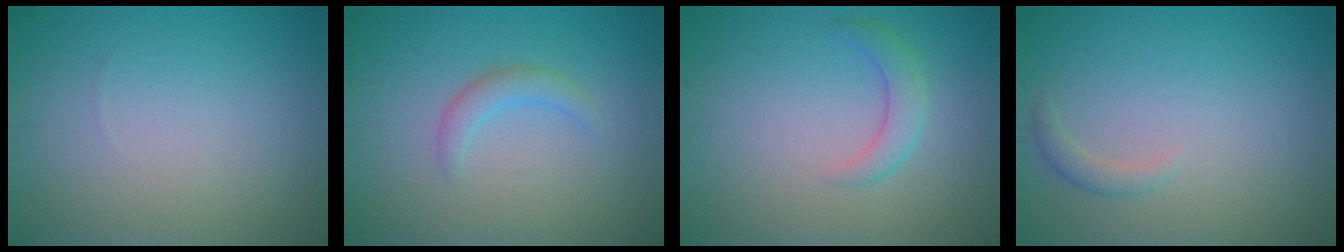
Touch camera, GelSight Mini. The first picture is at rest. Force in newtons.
{"total": 1.7, "press": 1.7, "slide": 0.3}
{"total": 2.0, "press": 2.0, "slide": 0.1}
{"total": 1.1, "press": 1.1, "slide": 0.1}